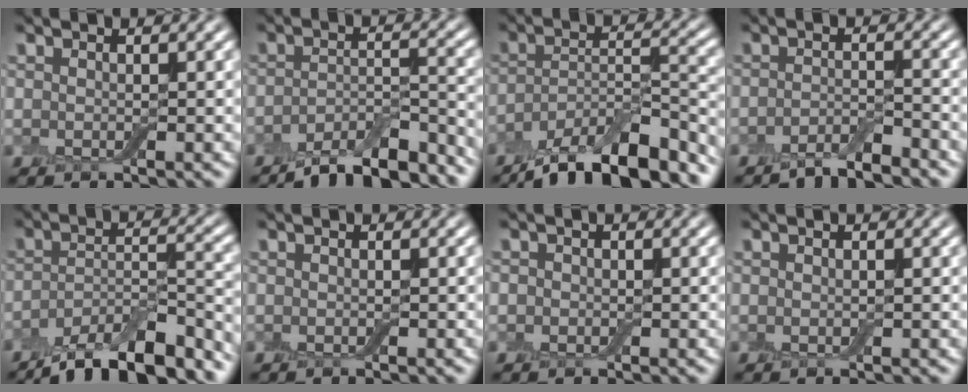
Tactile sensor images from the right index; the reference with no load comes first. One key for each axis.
{"total": 7.3, "fx": -6.2, "fy": 1.8, "fz": 3.5, "tx": -0.051, "ty": -0.001, "tz": -0.101}
{"total": 11.2, "fx": -8.8, "fy": 3.4, "fz": 6.0, "tx": -0.100, "ty": 0.003, "tz": -0.141}
{"total": 2.7, "fx": -2.4, "fy": 0.4, "fz": 1.2, "tx": -0.019, "ty": 0.006, "tz": -0.047}
{"total": 10.0, "fx": -8.0, "fy": 3.0, "fz": 5.2, "tx": -0.081, "ty": -0.002, "tz": -0.128}
{"total": 0.0}
{"total": 0.7, "fx": -0.3, "fy": 0.6, "fz": 0.1, "tx": 0.004, "ty": 0.002, "tz": -0.005}
{"total": 0.0}